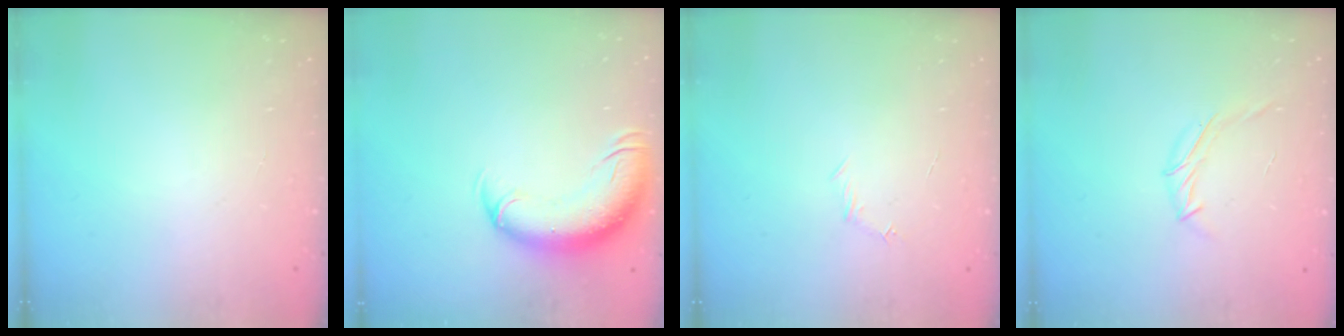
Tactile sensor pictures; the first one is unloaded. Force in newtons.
{"total": 11.3, "press": 10.9, "slide": 3.0}
{"total": 3.9, "press": 3.7, "slide": 1.0}
{"total": 6.4, "press": 6.3, "slide": 1.4}